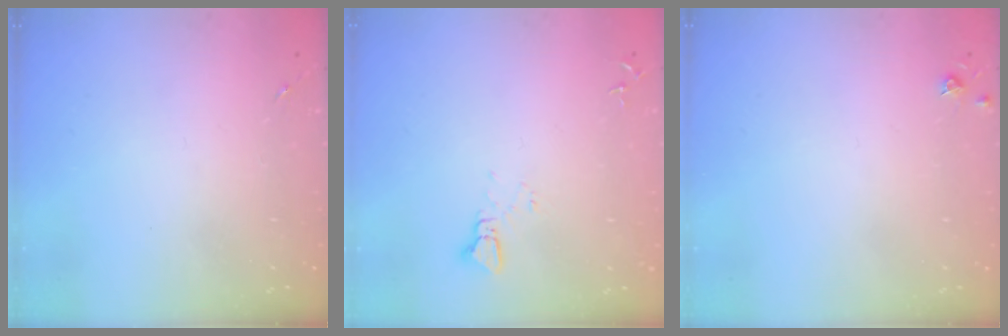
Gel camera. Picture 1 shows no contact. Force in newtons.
{"total": 3.7, "press": 3.7, "slide": 0.3}
{"total": 3.8, "press": 3.8, "slide": 0.5}